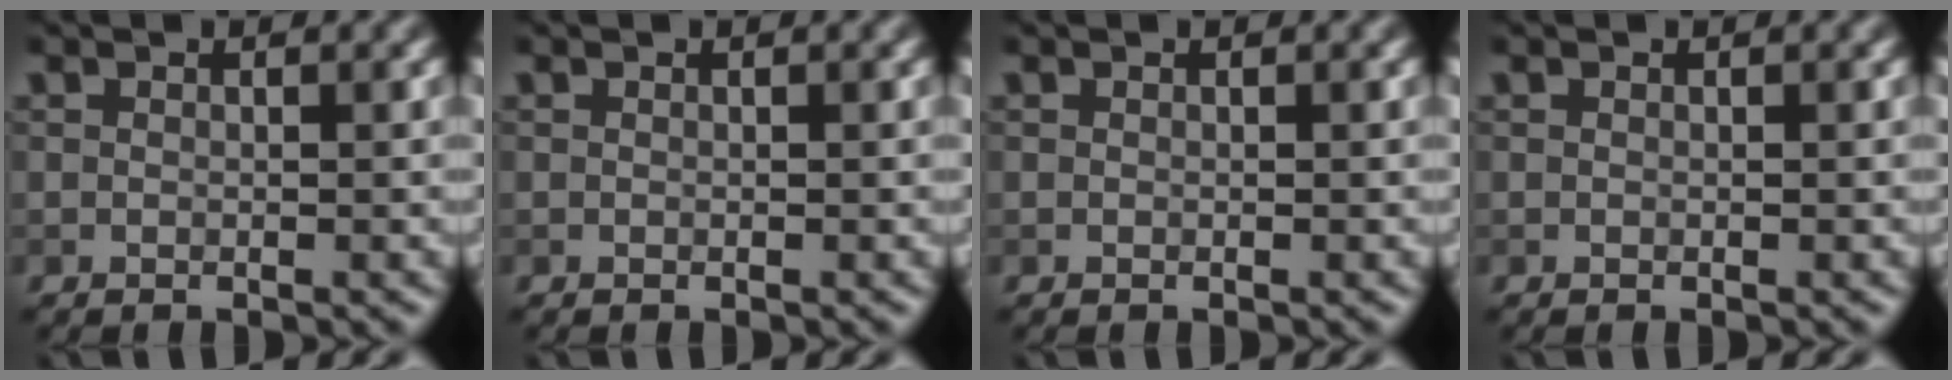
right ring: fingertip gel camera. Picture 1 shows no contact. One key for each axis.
{"total": 0.0}
{"total": 0.0}
{"total": 0.0}